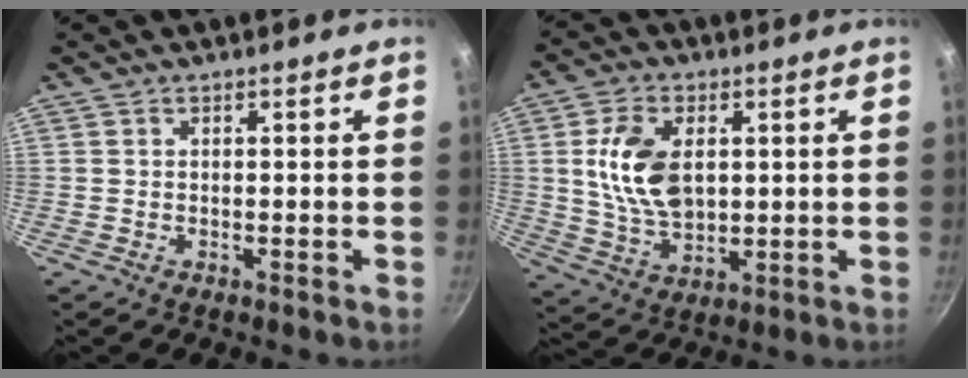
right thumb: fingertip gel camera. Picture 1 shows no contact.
{"total": 12.5, "force": [2.1, 7.8, 9.5], "torque": [-0.161, -0.012, 0.046]}